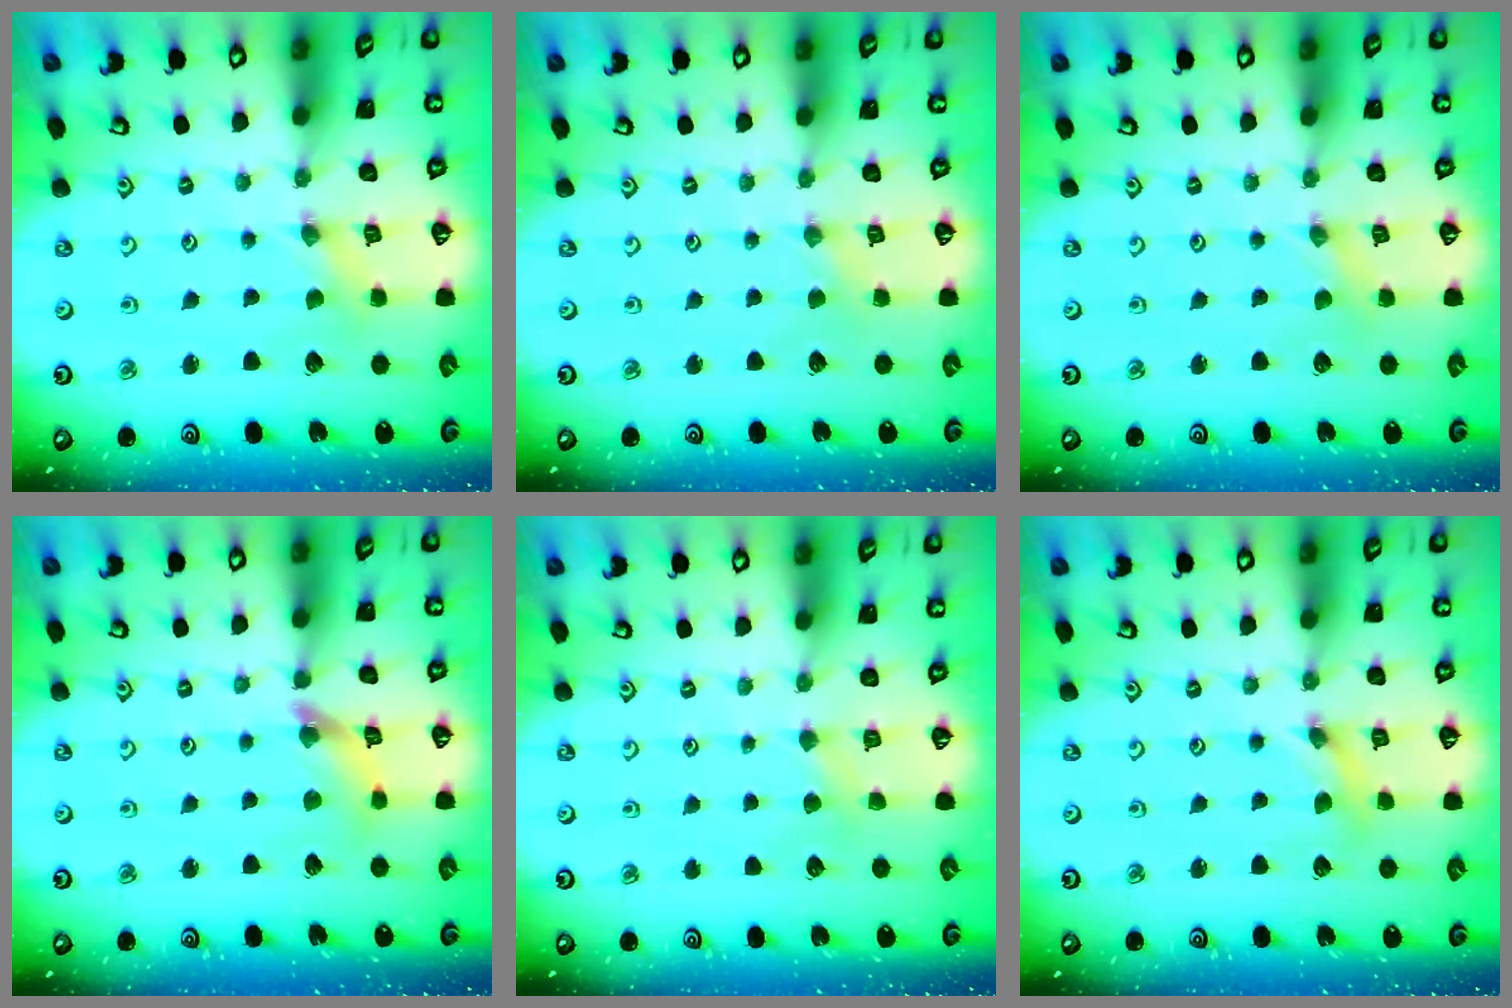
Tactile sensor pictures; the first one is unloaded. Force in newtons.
{"total": 0.9, "press": 0.8, "slide": 0.2}
{"total": 0.0}
{"total": 6.8, "press": 6.8, "slide": 0.6}
{"total": 2.5, "press": 2.5, "slide": 0.4}
{"total": 2.7, "press": 2.7, "slide": 0.2}